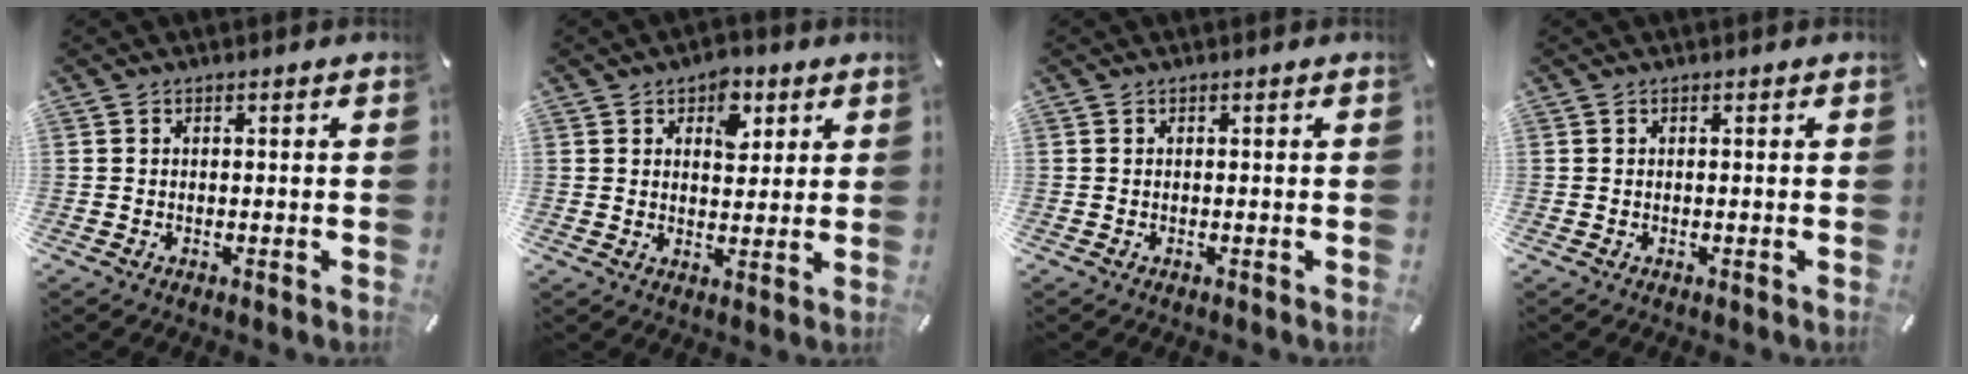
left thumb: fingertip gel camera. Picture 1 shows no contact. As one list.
[{"total": 6.0, "force": [2.9, 4.1, 3.4], "torque": [-0.028, -0.008, 0.042]}, {"total": 0.0}, {"total": 0.0}]